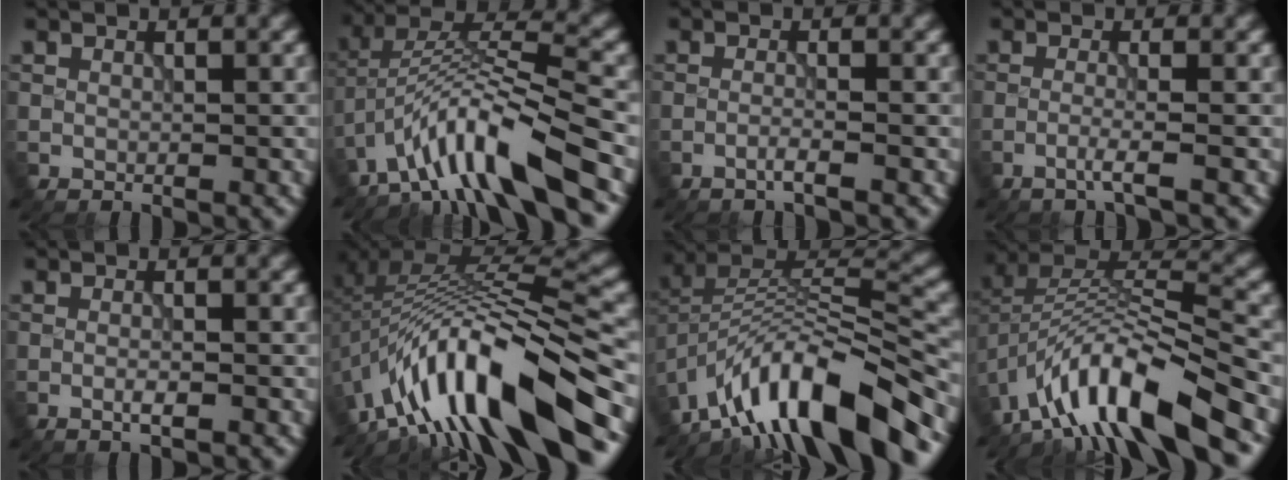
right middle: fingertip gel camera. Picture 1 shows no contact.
{"total": 10.1, "force": [-6.4, 1.9, 7.5], "torque": [-0.123, 0.014, -0.116]}
{"total": 1.3, "force": [-0.8, 0.1, 1.0], "torque": [-0.012, 0.004, -0.025]}
{"total": 1.8, "force": [-1.0, 0.1, 1.5], "torque": [-0.021, 0.004, -0.033]}
{"total": 1.1, "force": [-0.5, 0.1, 1.0], "torque": [-0.018, -0.001, -0.011]}
{"total": 13.7, "force": [-7.3, 3.6, 11.0], "torque": [-0.188, 0.021, -0.110]}
{"total": 12.4, "force": [-8.3, 3.8, 8.3], "torque": [-0.136, 0.021, -0.146]}
{"total": 11.8, "force": [-7.6, 3.2, 8.5], "torque": [-0.143, 0.016, -0.139]}